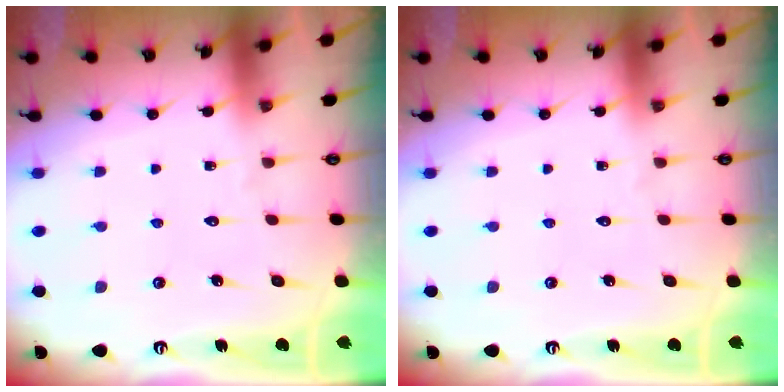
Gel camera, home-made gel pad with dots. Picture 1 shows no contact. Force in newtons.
{"total": 0.0}